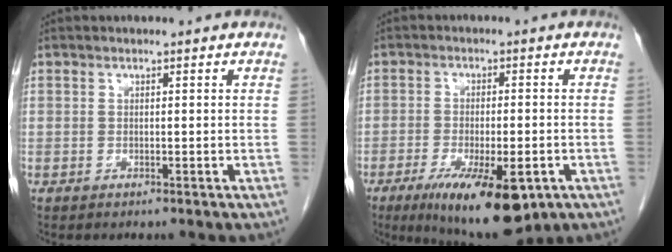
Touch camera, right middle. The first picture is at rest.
{"total": 13.3, "force": [-7.1, 3.7, 10.6], "torque": [-0.154, -0.023, -0.103]}